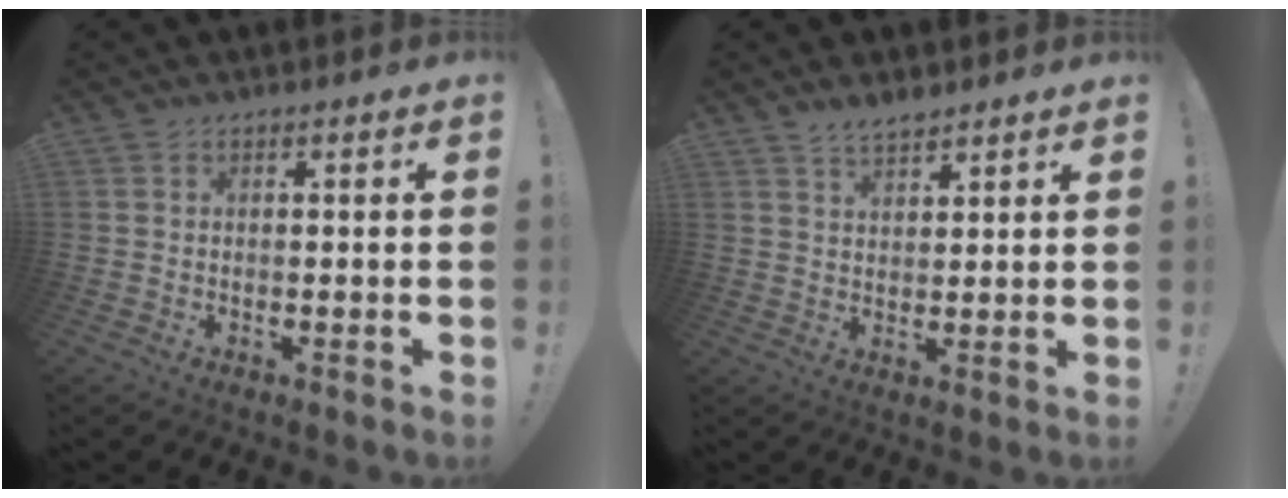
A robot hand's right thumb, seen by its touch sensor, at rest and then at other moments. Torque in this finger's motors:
{"motor_torque": [0.00, 0.00, 0.03, 0.03, 0.00]}